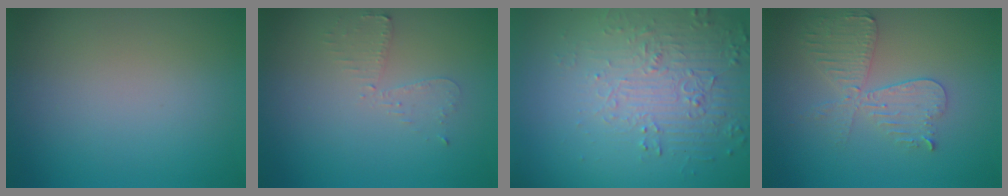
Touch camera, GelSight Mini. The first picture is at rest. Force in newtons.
{"total": 1.9, "press": 1.9, "slide": 0.4}
{"total": 4.9, "press": 3.6, "slide": 3.4}
{"total": 4.4, "press": 3.8, "slide": 2.2}